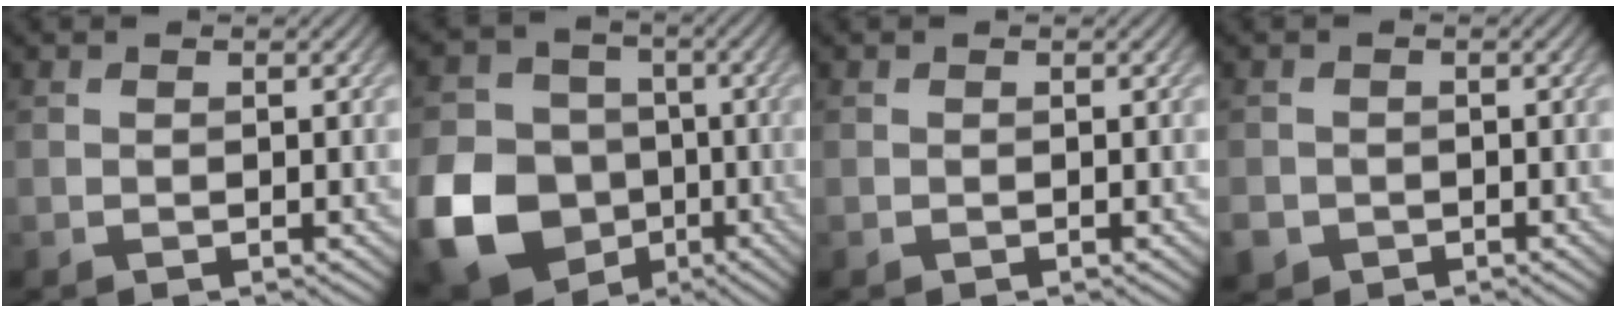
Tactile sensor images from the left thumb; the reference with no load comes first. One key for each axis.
{"total": 16.6, "fx": -5.5, "fy": 13.9, "fz": 7.2, "tx": -0.208, "ty": -0.049, "tz": -0.120}
{"total": 0.0}
{"total": 2.5, "fx": -1.2, "fy": 2.1, "fz": 0.6, "tx": -0.017, "ty": -0.012, "tz": -0.026}